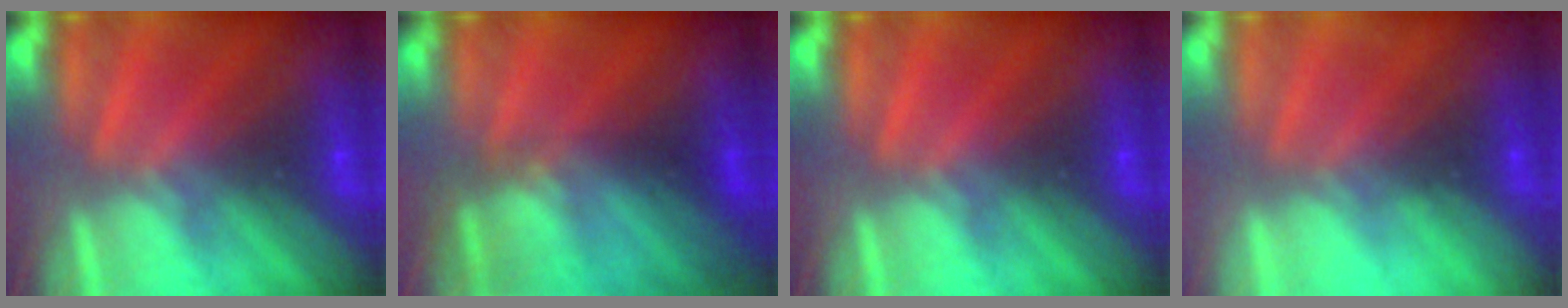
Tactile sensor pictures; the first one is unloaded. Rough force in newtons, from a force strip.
{"total": 2.8}
{"total": 0.0}
{"total": 2.3}